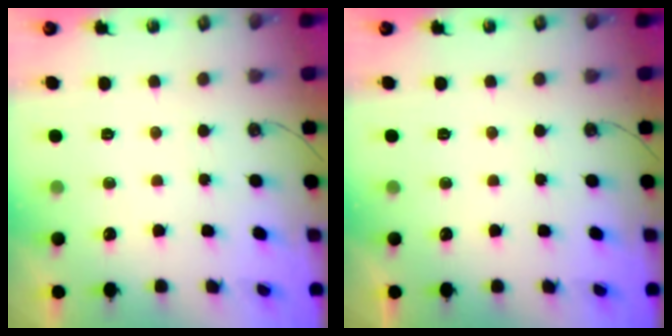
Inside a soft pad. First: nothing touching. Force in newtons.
{"total": 0.0}